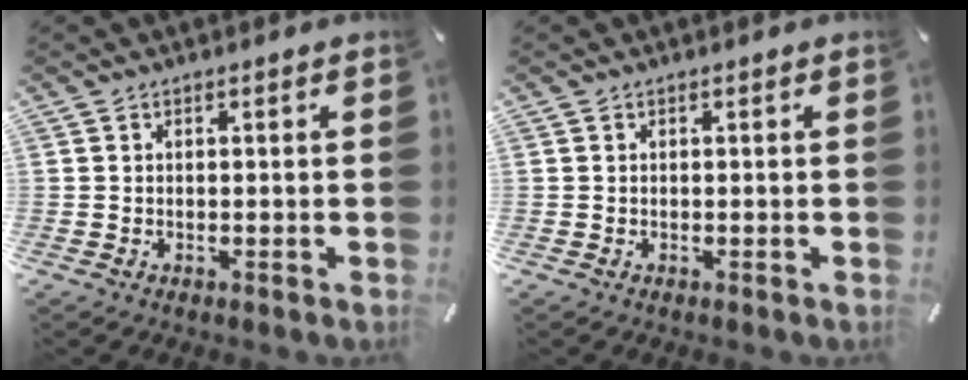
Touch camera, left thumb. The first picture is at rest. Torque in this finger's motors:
{"motor_torque": [-0.03, -0.03, -0.03, 0.00, 0.00]}